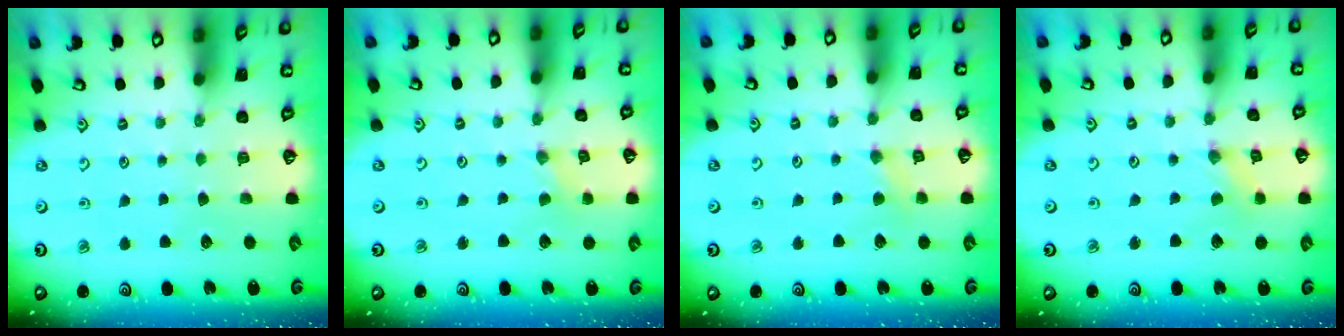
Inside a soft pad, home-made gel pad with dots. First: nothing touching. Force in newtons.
{"total": 0.0}
{"total": 2.7, "press": 2.6, "slide": 0.4}
{"total": 0.0}